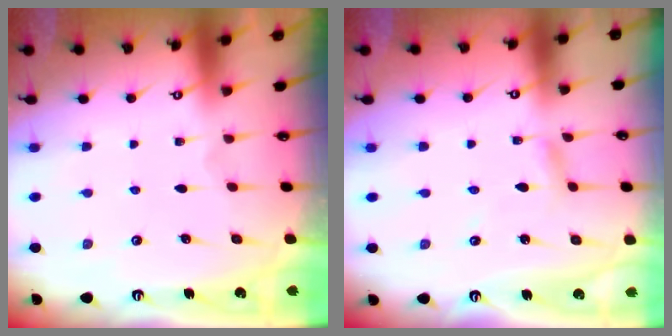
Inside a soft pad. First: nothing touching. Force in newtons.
{"total": 3.3, "press": 3.3, "slide": 0.1}